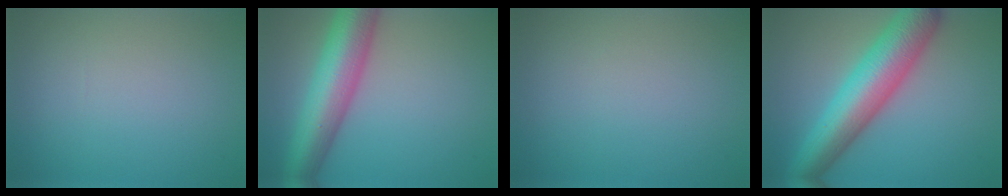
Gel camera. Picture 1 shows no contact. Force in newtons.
{"total": 9.2, "press": 9.2, "slide": 0.2}
{"total": 0.0}
{"total": 9.5, "press": 9.5, "slide": 0.2}